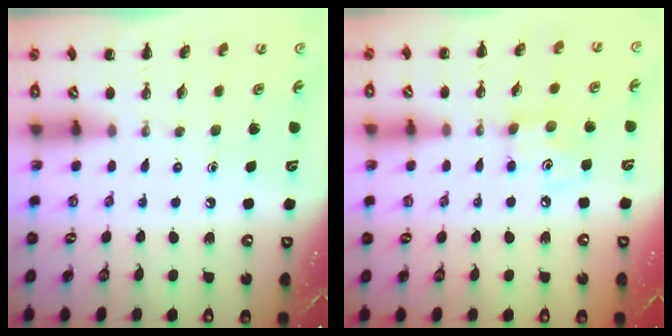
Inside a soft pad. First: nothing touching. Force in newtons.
{"total": 4.3, "press": 4.2, "slide": 0.7}